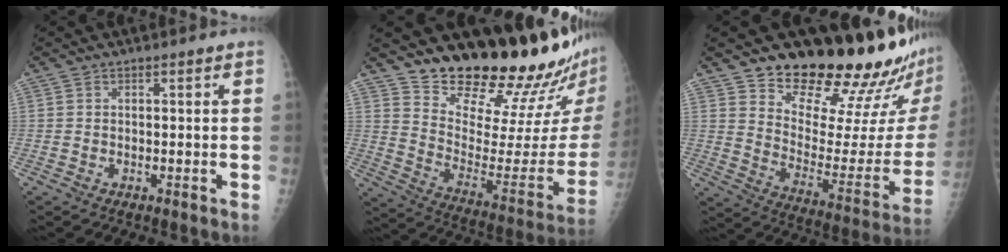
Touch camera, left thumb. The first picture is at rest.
{"total": 24.4, "force": [21.8, 4.2, 10.2], "torque": [-0.117, -0.191, 0.311]}
{"total": 24.2, "force": [19.6, 6.5, 12.6], "torque": [-0.139, -0.162, 0.273]}